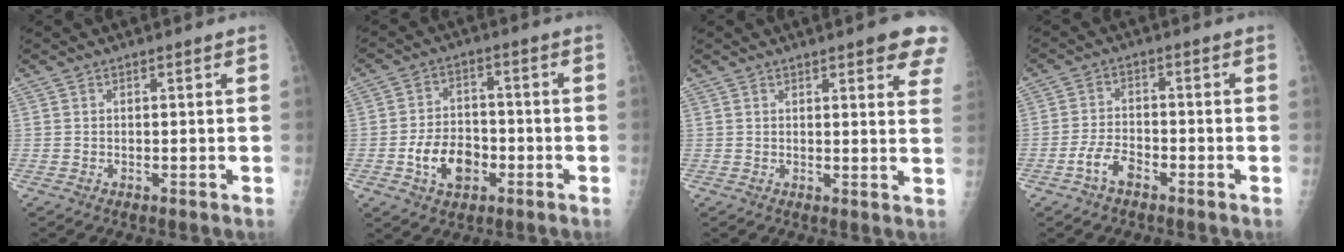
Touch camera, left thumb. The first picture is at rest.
{"total": 8.9, "force": [-3.2, 6.2, 5.5], "torque": [-0.073, 0.021, -0.053]}
{"total": 9.0, "force": [5.9, 2.1, 6.5], "torque": [-0.051, -0.018, 0.058]}
{"total": 4.6, "force": [-2.8, 2.4, 2.7], "torque": [-0.052, 0.022, -0.053]}